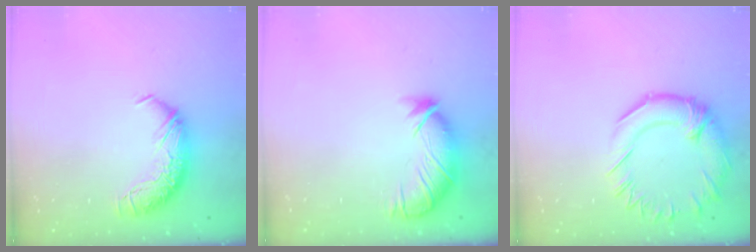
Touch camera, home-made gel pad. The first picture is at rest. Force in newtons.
{"total": 3.2, "press": 2.6, "slide": 1.8}
{"total": 3.3, "press": 3.0, "slide": 1.5}